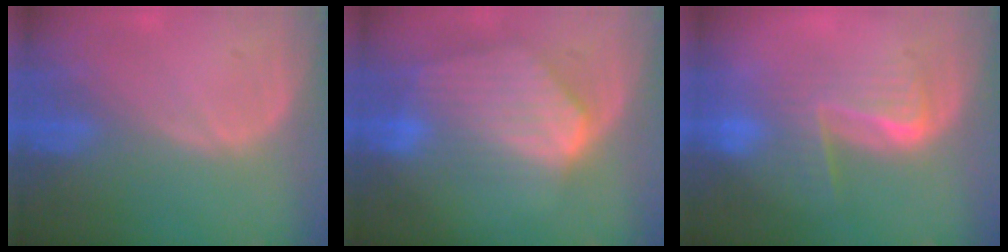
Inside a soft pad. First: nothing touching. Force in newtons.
{"total": 8.8, "press": 7.8, "slide": 4.0}
{"total": 6.3, "press": 6.2, "slide": 1.3}